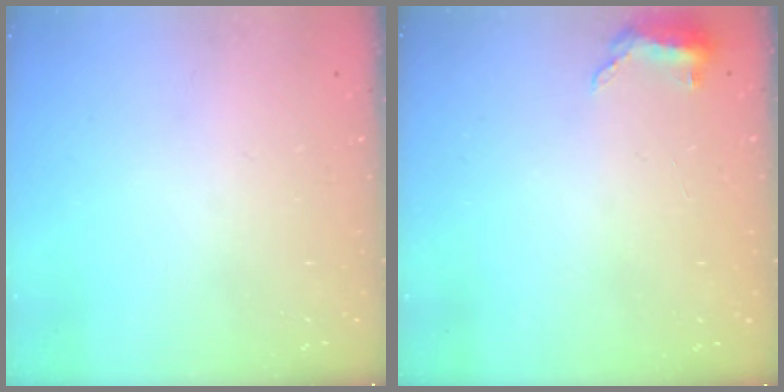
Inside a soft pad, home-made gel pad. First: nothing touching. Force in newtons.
{"total": 5.7, "press": 5.6, "slide": 1.4}